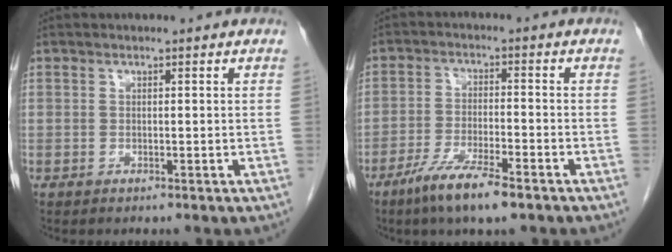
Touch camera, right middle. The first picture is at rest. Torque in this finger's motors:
{"motor_torque": [1.33, -0.80, 0.14, 0.09]}